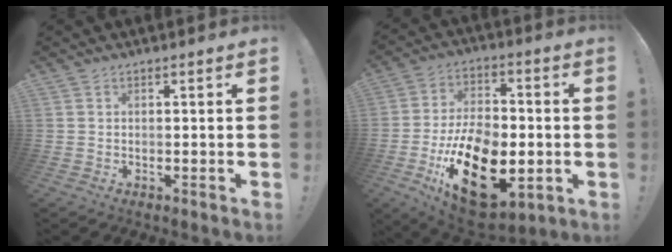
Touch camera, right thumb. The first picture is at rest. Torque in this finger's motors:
{"motor_torque": [1.20, 1.91, 1.60, -1.17, 0.68]}